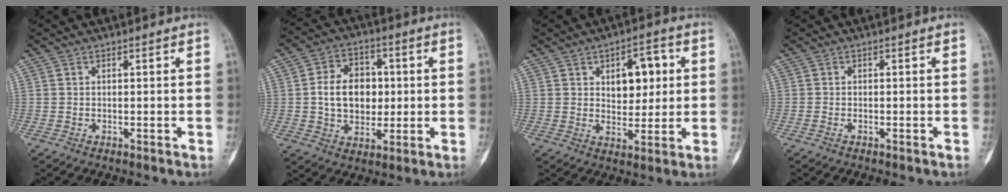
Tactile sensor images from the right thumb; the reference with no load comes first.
{"total": 11.7, "force": [0.6, 8.7, 7.8], "torque": [-0.090, 0.012, 0.011]}
{"total": 9.1, "force": [2.4, 5.4, 6.9], "torque": [-0.058, -0.004, 0.037]}
{"total": 0.5, "force": [-0.4, 0.2, 0.3], "torque": [-0.010, 0.003, -0.007]}